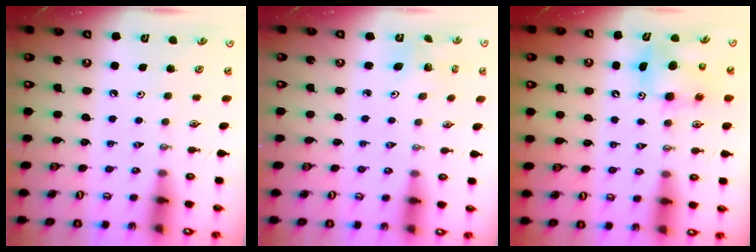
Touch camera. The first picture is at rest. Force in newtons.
{"total": 2.7, "press": 2.7, "slide": 0.2}
{"total": 7.9, "press": 7.6, "slide": 2.3}